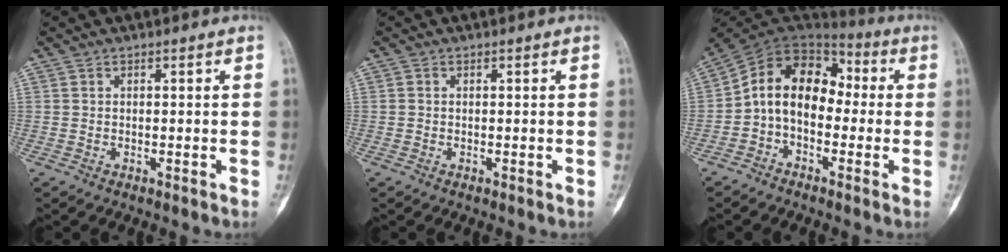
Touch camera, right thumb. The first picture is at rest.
{"total": 0.0}
{"total": 12.9, "force": [-1.1, 9.3, 8.9], "torque": [-0.117, 0.055, -0.035]}